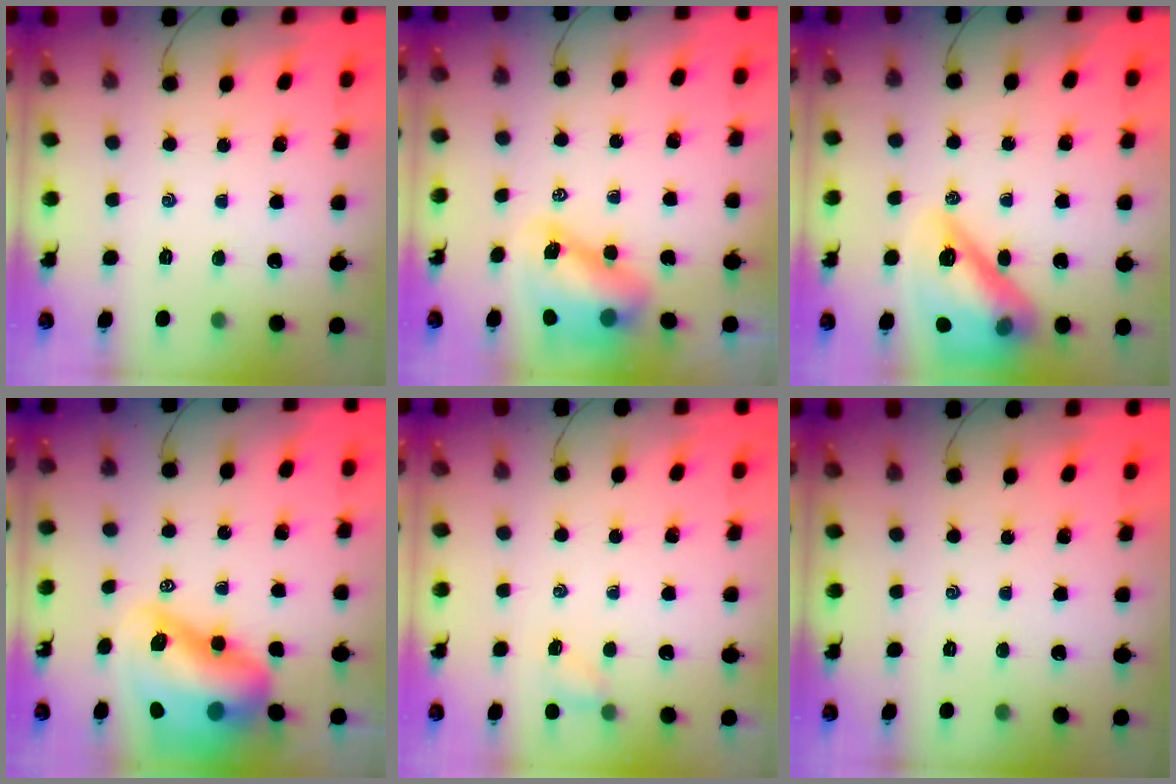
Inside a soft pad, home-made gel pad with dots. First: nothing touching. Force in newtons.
{"total": 8.1, "press": 7.9, "slide": 1.9}
{"total": 21.6, "press": 21.2, "slide": 4.3}
{"total": 16.7, "press": 16.0, "slide": 4.6}
{"total": 2.7, "press": 2.5, "slide": 0.8}
{"total": 0.0}